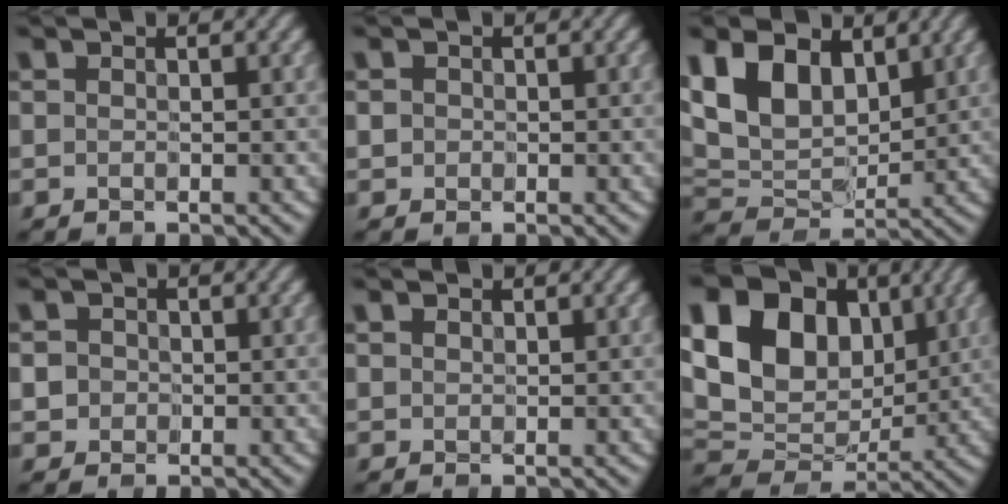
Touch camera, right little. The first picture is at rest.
{"total": 0.7, "force": [-0.1, 0.6, 0.0], "torque": [-0.001, 0.001, 0.002]}
{"total": 8.2, "force": [2.7, 5.5, 5.5], "torque": [-0.125, 0.000, 0.041]}
{"total": 1.4, "force": [-0.3, 1.4, 0.1], "torque": [-0.010, -0.005, 0.003]}
{"total": 0.9, "force": [0.6, 0.5, 0.3], "torque": [-0.008, 0.001, 0.015]}
{"total": 14.6, "force": [3.9, 10.6, 9.3], "torque": [-0.186, 0.031, 0.063]}